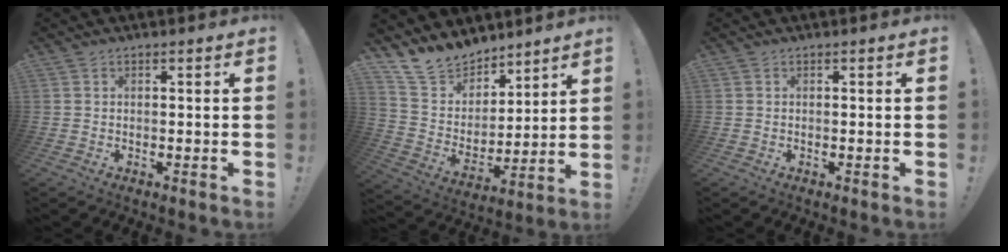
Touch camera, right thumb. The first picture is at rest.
{"total": 13.6, "force": [11.6, 6.8, 2.1], "torque": [-0.058, -0.093, 0.222]}
{"total": 0.0}